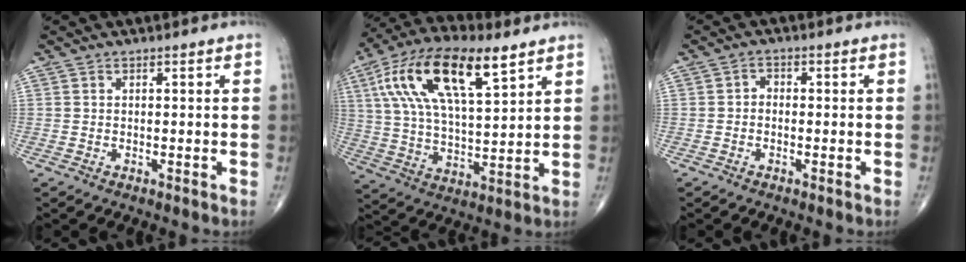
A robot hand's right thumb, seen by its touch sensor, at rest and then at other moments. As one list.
[{"total": 20.3, "force": [9.1, 7.8, 16.4], "torque": [-0.304, -0.007, 0.164]}, {"total": 1.6, "force": [-0.4, 1.2, 0.9], "torque": [-0.003, 0.007, -0.013]}]